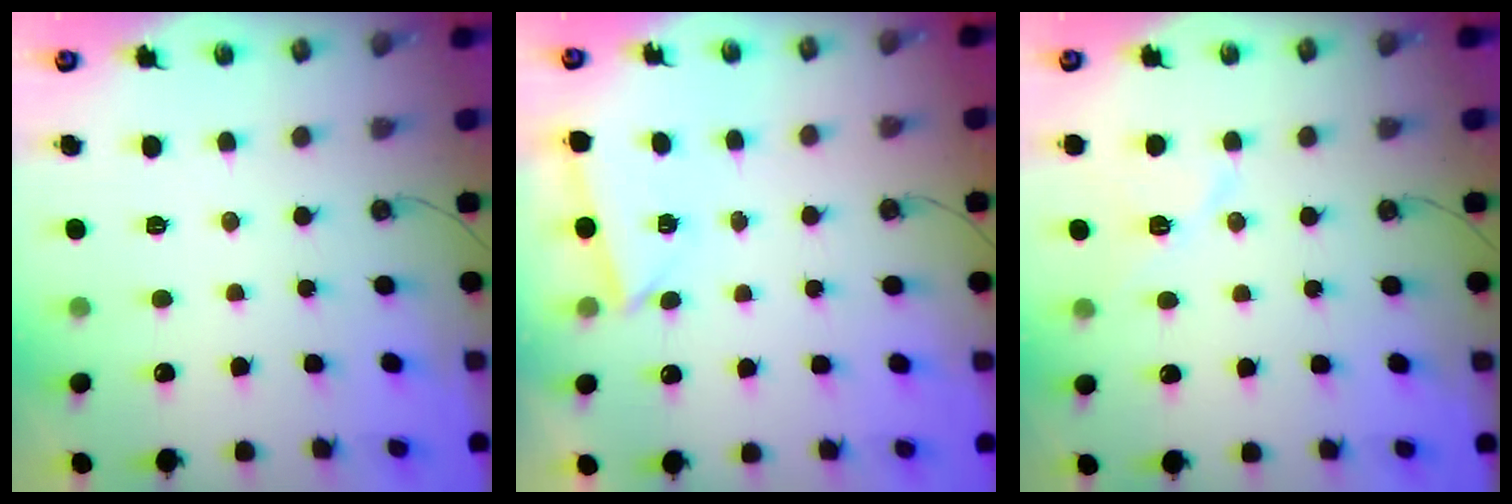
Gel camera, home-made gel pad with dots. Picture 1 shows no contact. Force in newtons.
{"total": 3.1, "press": 2.8, "slide": 1.4}
{"total": 8.3, "press": 8.2, "slide": 1.4}